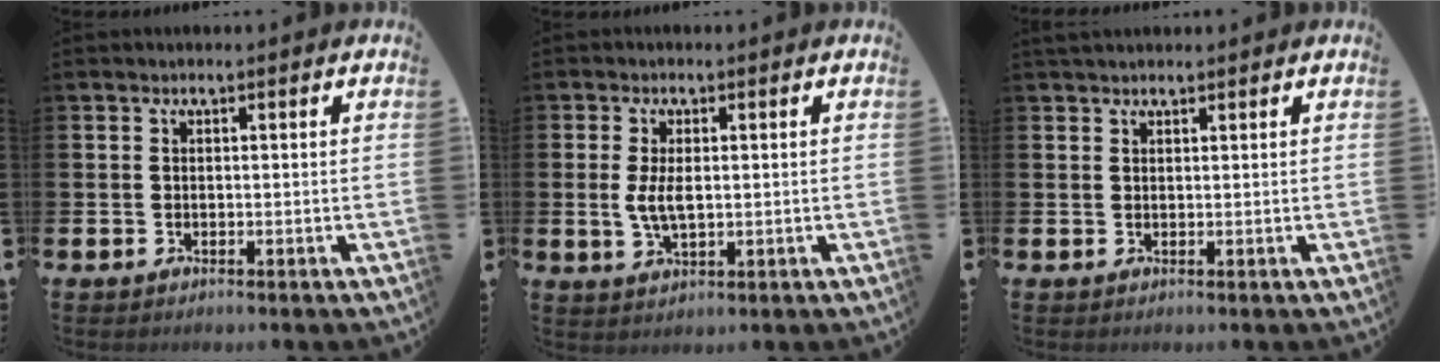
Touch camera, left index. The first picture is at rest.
{"total": 3.9, "force": [0.3, 1.8, 3.4], "torque": [-0.055, 0.001, 0.002]}
{"total": 1.4, "force": [1.3, 0.4, 0.3], "torque": [0.007, -0.001, 0.022]}